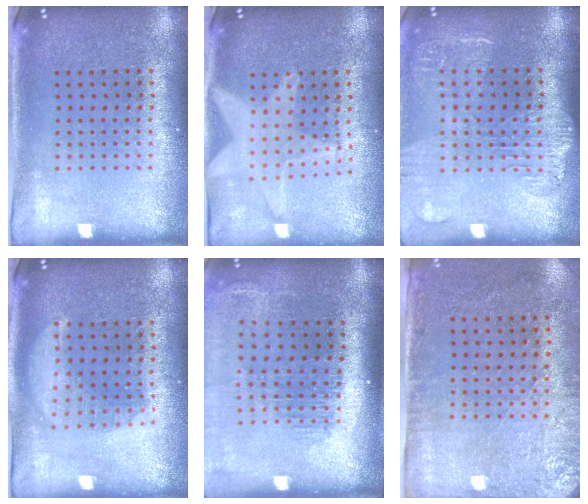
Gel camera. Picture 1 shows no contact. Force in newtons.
{"total": 1.3, "press": 1.3, "slide": 0.5}
{"total": 1.8, "press": 1.5, "slide": 0.9}
{"total": 1.6, "press": 1.6, "slide": 0.2}
{"total": 1.7, "press": 1.5, "slide": 0.7}
{"total": 2.7, "press": 2.3, "slide": 1.5}